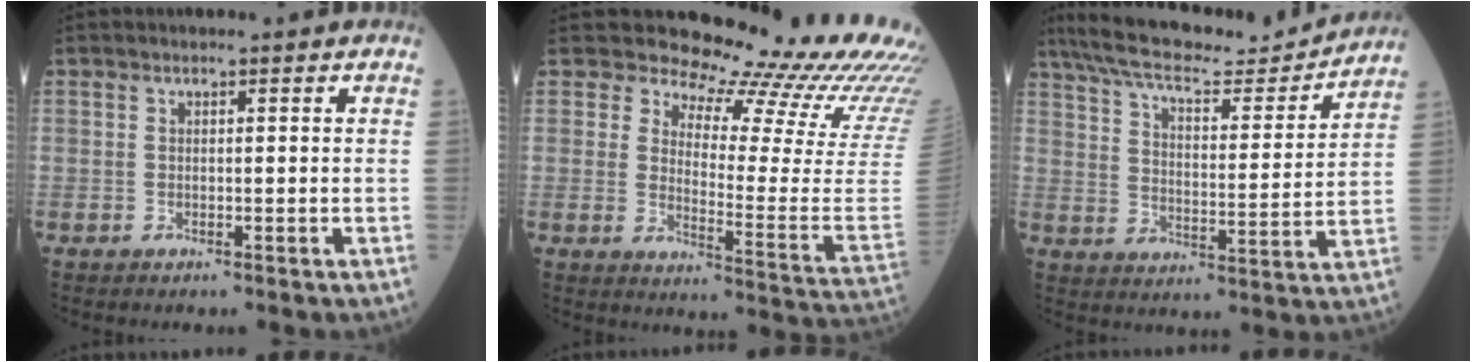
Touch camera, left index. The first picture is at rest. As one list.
[{"total": 21.2, "force": [20.5, 1.5, 5.1], "torque": [-0.079, -0.153, 0.224]}, {"total": 18.4, "force": [16.6, 3.0, 7.3], "torque": [-0.124, 0.007, 0.244]}]